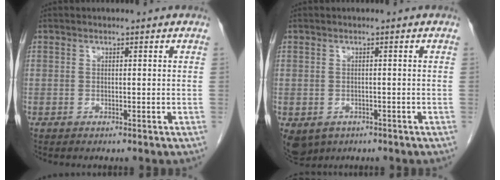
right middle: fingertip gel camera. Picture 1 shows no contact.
{"total": 6.6, "force": [-3.5, 5.0, 2.5], "torque": [-0.057, -0.007, -0.046]}